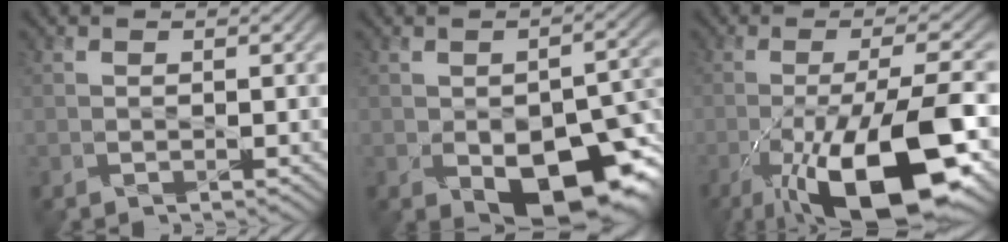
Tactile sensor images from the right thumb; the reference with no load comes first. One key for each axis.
{"total": 13.8, "fx": -5.4, "fy": 7.7, "fz": 10.0, "tx": -0.136, "ty": -0.032, "tz": -0.074}
{"total": 17.6, "fx": -7.9, "fy": 5.4, "fz": 14.7, "tx": -0.232, "ty": -0.008, "tz": -0.128}